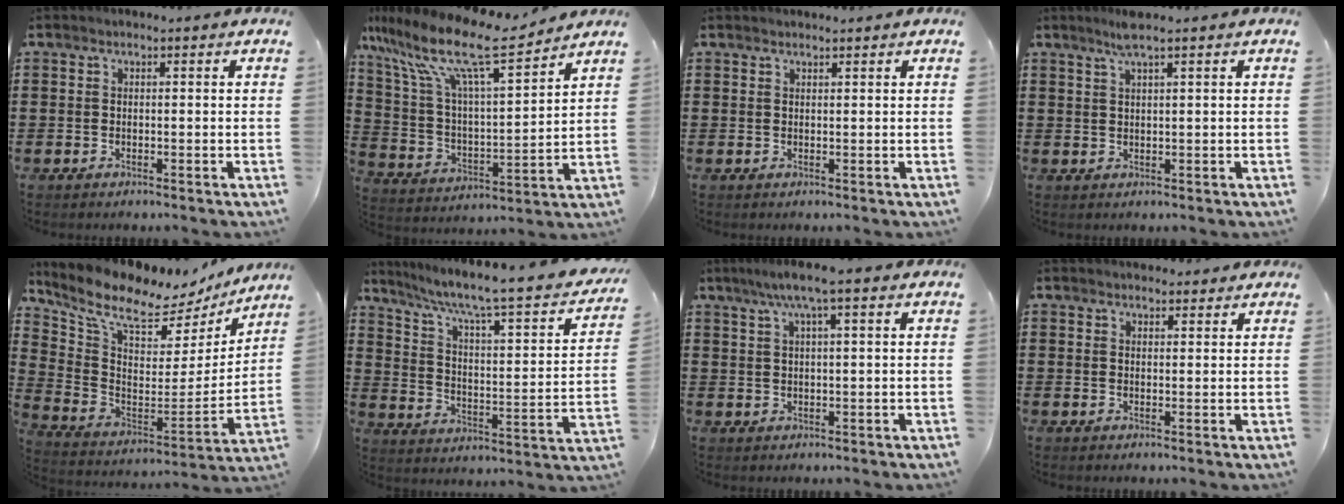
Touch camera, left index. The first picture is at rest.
{"total": 13.1, "force": [9.5, 2.4, 8.6], "torque": [-0.207, -0.053, 0.158]}
{"total": 0.9, "force": [0.9, 0.0, 0.1], "torque": [-0.005, -0.002, 0.018]}
{"total": 2.9, "force": [2.0, 0.0, 2.1], "torque": [-0.046, 0.003, 0.035]}
{"total": 8.9, "force": [7.3, 2.8, 4.3], "torque": [-0.113, -0.061, 0.122]}
{"total": 6.4, "force": [4.6, 0.2, 4.4], "torque": [-0.105, -0.042, 0.065]}
{"total": 5.4, "force": [3.3, 0.3, 4.2], "torque": [-0.088, 0.007, 0.057]}
{"total": 2.3, "force": [2.2, 0.5, 0.1], "torque": [-0.007, 0.001, 0.043]}